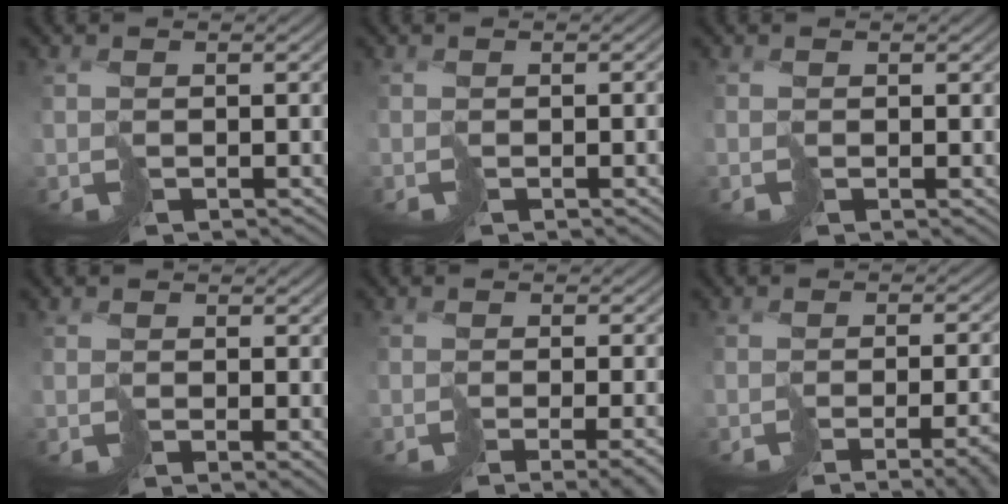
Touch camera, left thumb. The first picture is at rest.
{"total": 1.0, "force": [-0.5, -0.3, 0.8], "torque": [-0.007, 0.004, -0.008]}
{"total": 0.5, "force": [0.2, -0.3, -0.3], "torque": [0.008, 0.002, 0.004]}
{"total": 1.1, "force": [0.6, 0.5, 0.8], "torque": [-0.010, 0.002, 0.008]}
{"total": 5.3, "force": [-3.3, 1.0, 4.1], "torque": [-0.038, -0.012, -0.027]}
{"total": 7.5, "force": [-4.6, 1.6, 5.7], "torque": [-0.053, -0.018, -0.038]}